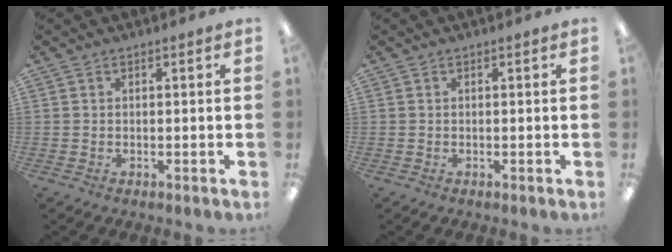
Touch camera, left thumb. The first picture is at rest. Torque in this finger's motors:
{"motor_torque": [-0.07, 0.11, 0.13, -0.13, 0.03]}